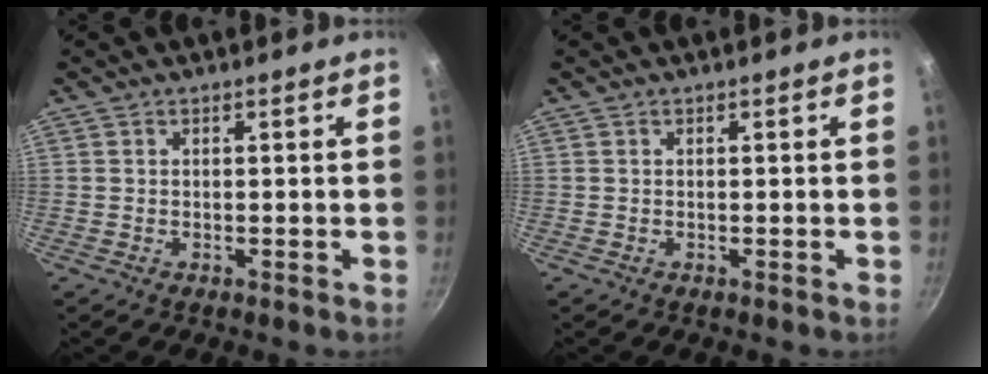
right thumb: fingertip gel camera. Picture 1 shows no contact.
{"total": 0.0}